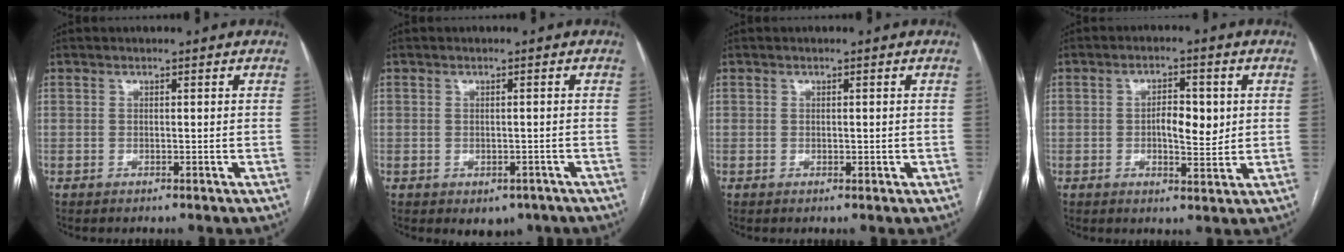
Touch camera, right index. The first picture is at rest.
{"total": 3.7, "force": [-2.2, 2.6, 1.5], "torque": [-0.009, 0.002, -0.019]}
{"total": 0.6, "force": [0.0, 0.5, 0.3], "torque": [-0.006, 0.000, 0.002]}
{"total": 5.5, "force": [0.4, 2.2, 5.0], "torque": [-0.082, 0.001, 0.007]}